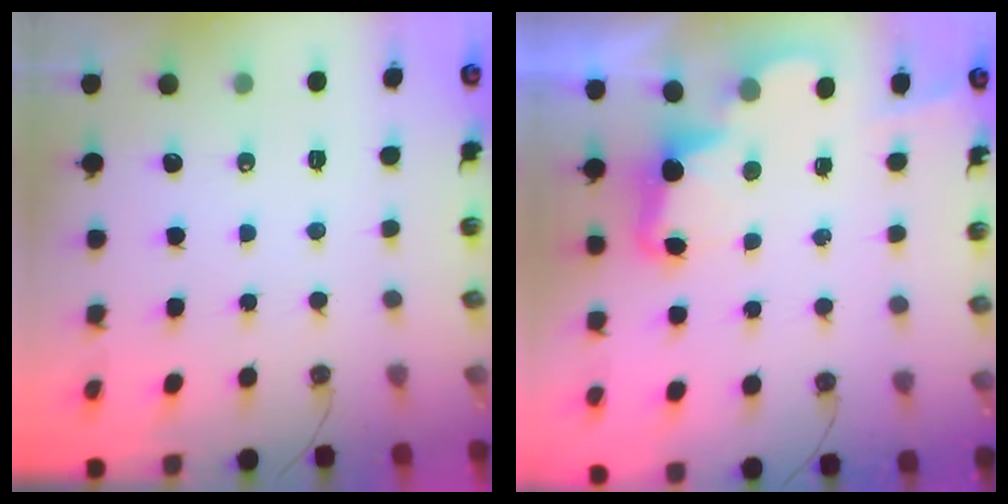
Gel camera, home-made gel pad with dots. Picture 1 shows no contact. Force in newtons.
{"total": 3.2, "press": 3.2, "slide": 0.6}